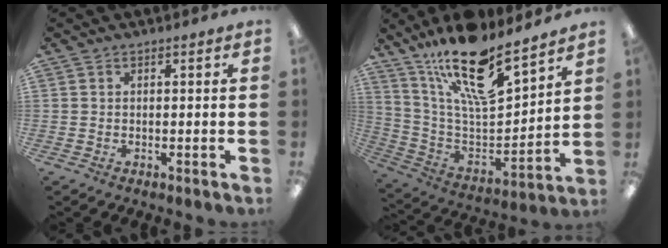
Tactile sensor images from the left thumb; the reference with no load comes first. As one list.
[{"total": 19.7, "force": [14.4, 6.0, 12.0], "torque": [-0.216, -0.098, 0.249]}]